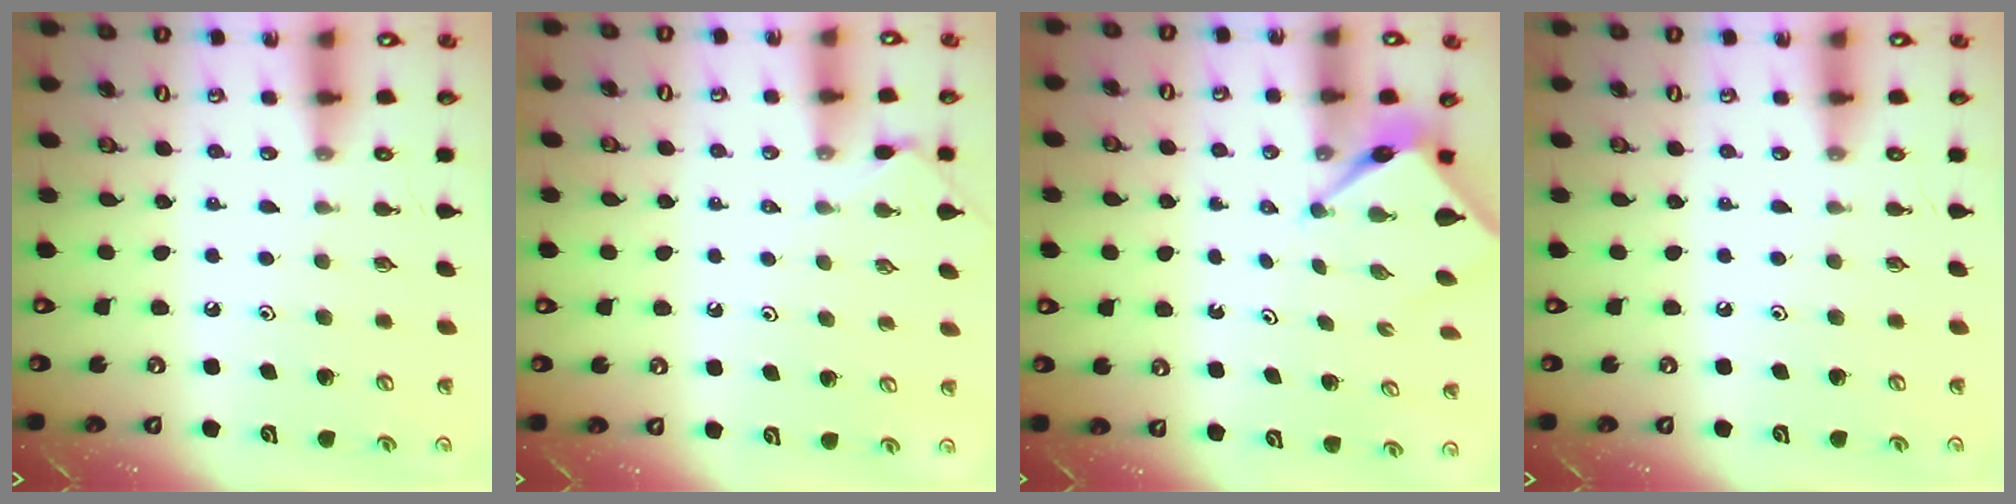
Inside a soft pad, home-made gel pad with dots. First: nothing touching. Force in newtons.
{"total": 2.1, "press": 2.0, "slide": 0.5}
{"total": 3.9, "press": 3.9, "slide": 0.3}
{"total": 0.0}